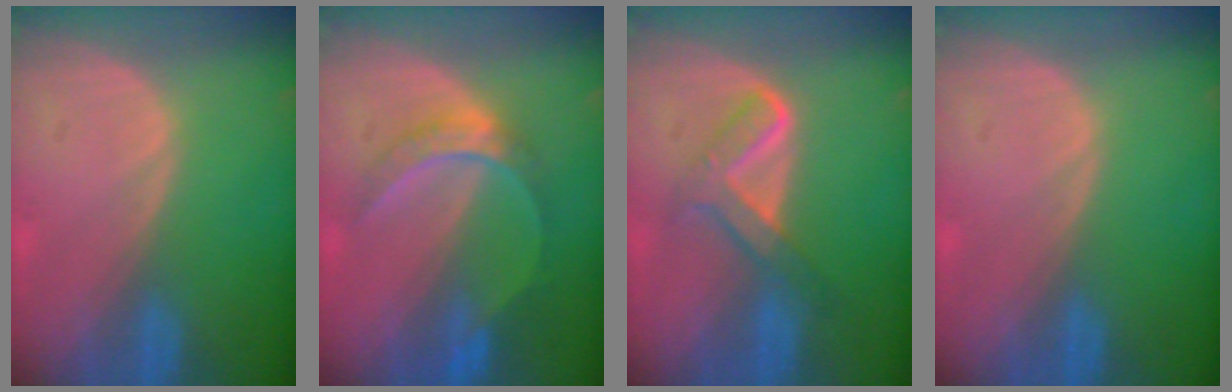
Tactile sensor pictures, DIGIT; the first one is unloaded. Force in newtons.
{"total": 6.4, "press": 5.5, "slide": 3.2}
{"total": 5.2, "press": 5.2, "slide": 0.5}
{"total": 0.0}